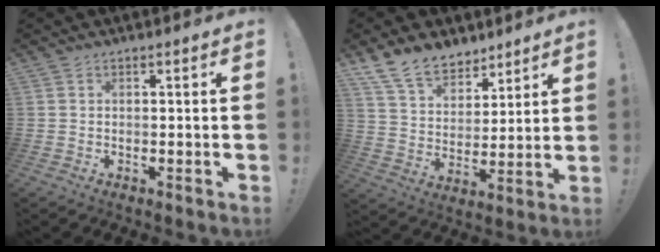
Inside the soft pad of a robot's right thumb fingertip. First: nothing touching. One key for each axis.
{"total": 13.7, "fx": 10.5, "fy": 7.7, "fz": 4.3, "tx": -0.089, "ty": -0.072, "tz": 0.203}